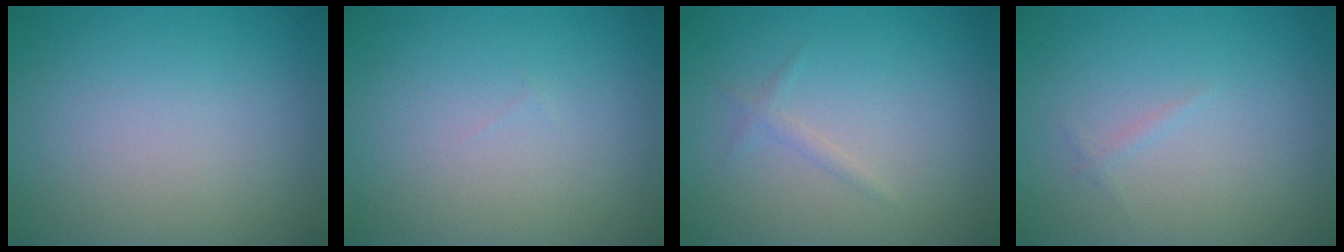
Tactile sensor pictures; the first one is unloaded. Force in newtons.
{"total": 0.0}
{"total": 0.8, "press": 0.8, "slide": 0.1}
{"total": 0.5, "press": 0.5, "slide": 0.0}